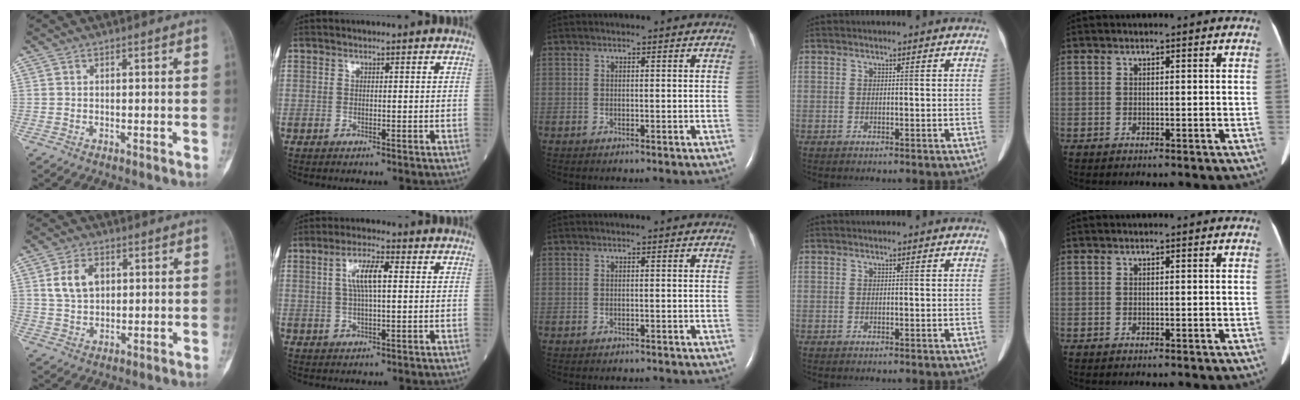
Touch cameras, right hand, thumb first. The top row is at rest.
{"thumb": {"total": 7.1, "force": [2.0, 4.9, 4.7], "torque": [-0.076, -0.003, 0.040]}, "index": {"total": 6.1, "force": [1.2, 1.2, 5.8], "torque": [-0.115, 0.012, 0.024]}, "middle": {"total": 2.8, "force": [-2.5, 0.8, 0.9], "torque": [-0.017, -0.005, -0.025]}}